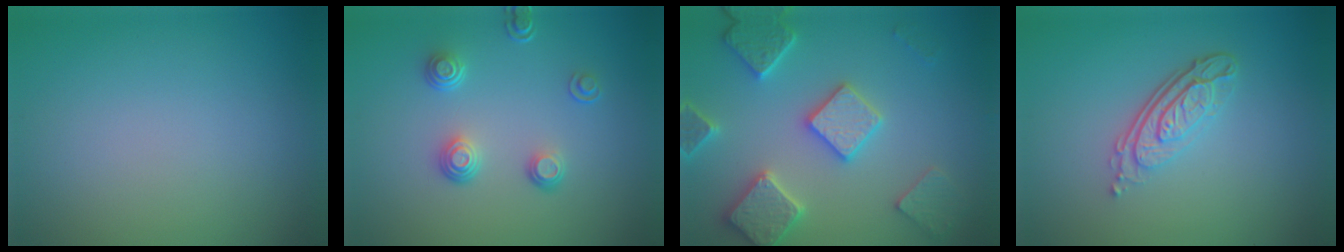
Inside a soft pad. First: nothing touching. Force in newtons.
{"total": 2.6, "press": 1.7, "slide": 2.0}
{"total": 5.7, "press": 5.6, "slide": 1.3}
{"total": 4.1, "press": 2.9, "slide": 2.9}